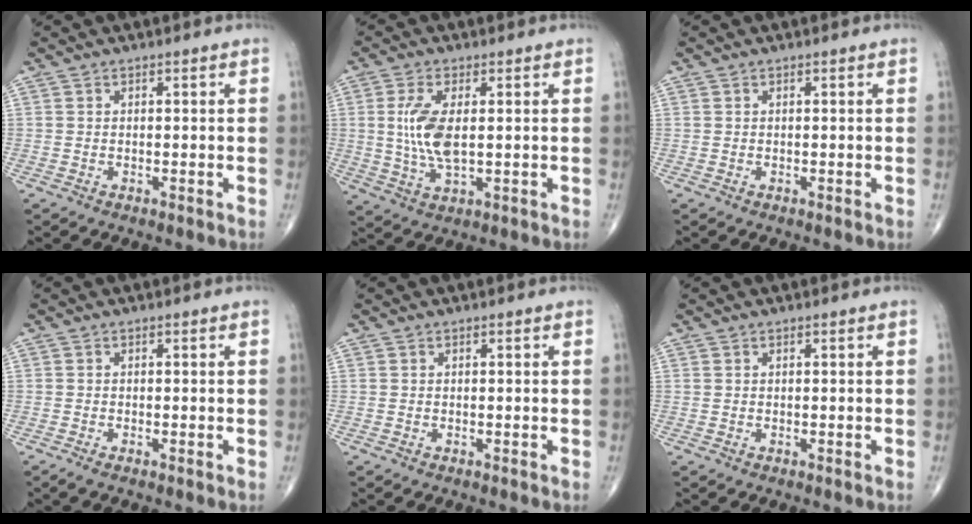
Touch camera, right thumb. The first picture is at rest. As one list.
[{"total": 8.4, "force": [0.9, 3.5, 7.6], "torque": [-0.167, -0.010, 0.023]}, {"total": 0.0}, {"total": 0.8, "force": [-0.5, 0.1, 0.6], "torque": [-0.022, -0.004, -0.014]}, {"total": 0.0}, {"total": 0.0}]